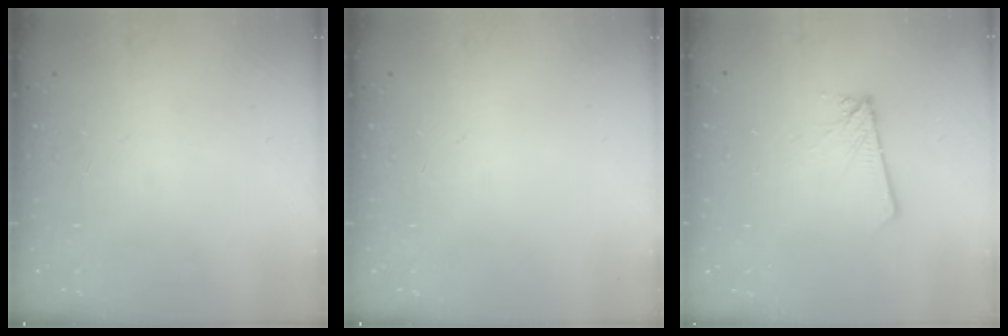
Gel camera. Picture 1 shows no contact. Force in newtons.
{"total": 0.0}
{"total": 1.8, "press": 1.8, "slide": 0.2}